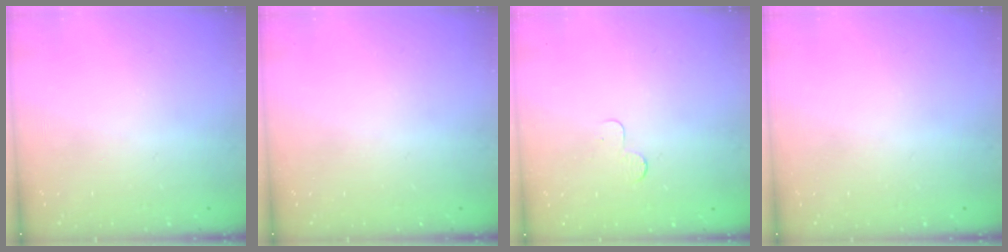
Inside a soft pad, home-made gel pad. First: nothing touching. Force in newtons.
{"total": 0.0}
{"total": 2.3, "press": 2.3, "slide": 0.2}
{"total": 0.0}